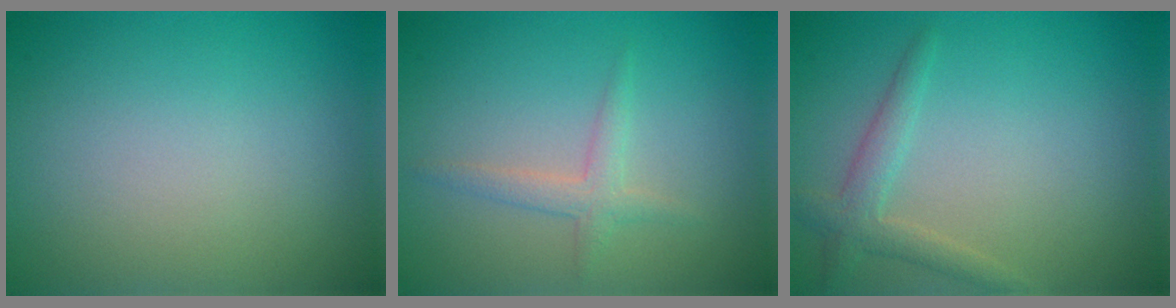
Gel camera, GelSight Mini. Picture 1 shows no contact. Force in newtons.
{"total": 2.3, "press": 2.3, "slide": 0.1}
{"total": 2.2, "press": 2.2, "slide": 0.2}